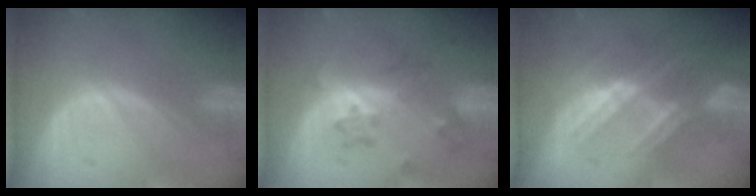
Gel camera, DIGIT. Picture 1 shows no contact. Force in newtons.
{"total": 7.0, "press": 6.3, "slide": 3.1}
{"total": 7.4, "press": 6.5, "slide": 3.5}